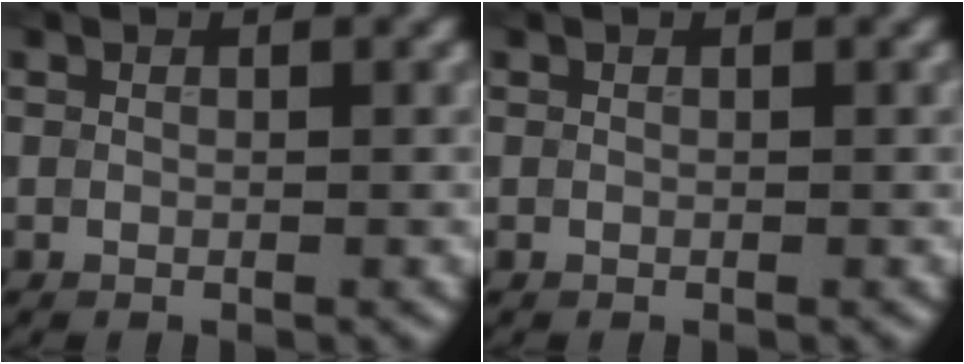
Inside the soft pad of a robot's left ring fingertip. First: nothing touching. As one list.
[{"total": 0.0}]